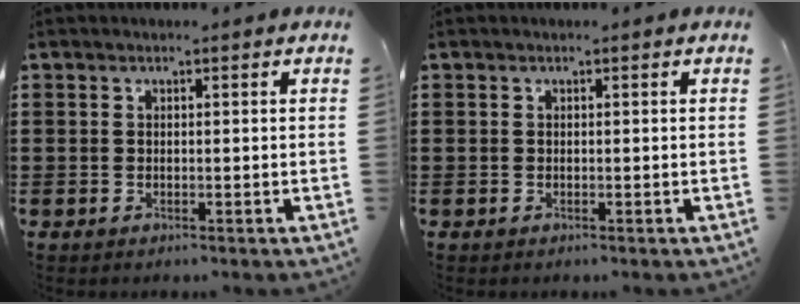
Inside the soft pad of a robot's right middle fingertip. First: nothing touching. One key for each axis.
{"total": 0.0}